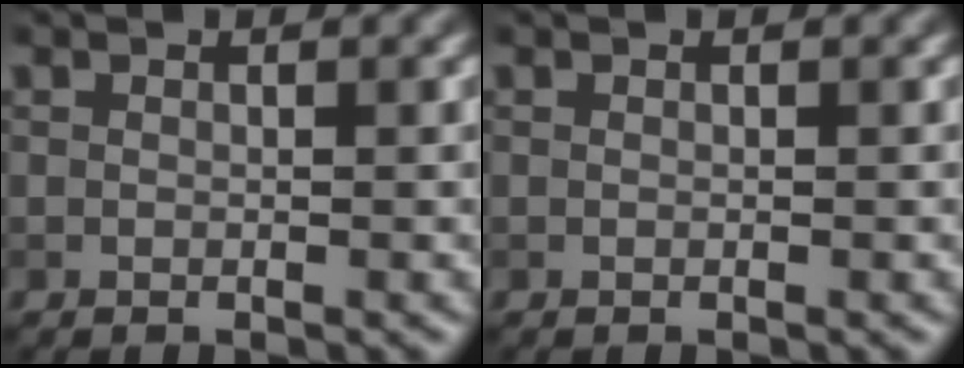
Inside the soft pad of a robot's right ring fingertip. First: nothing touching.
{"total": 0.0}